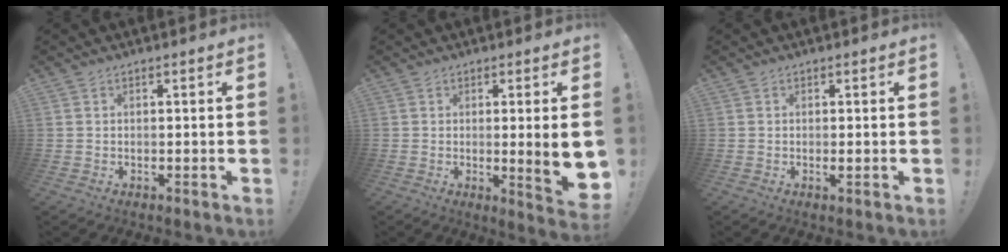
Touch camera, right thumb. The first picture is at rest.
{"total": 8.4, "force": [-0.1, -0.1, 8.4], "torque": [-0.116, -0.014, -0.001]}
{"total": 0.0}